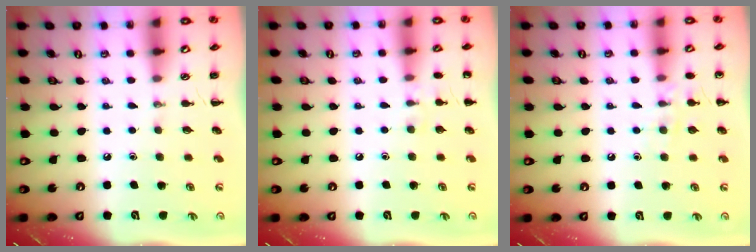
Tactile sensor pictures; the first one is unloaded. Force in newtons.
{"total": 5.8, "press": 5.5, "slide": 1.9}
{"total": 7.9, "press": 7.7, "slide": 1.5}